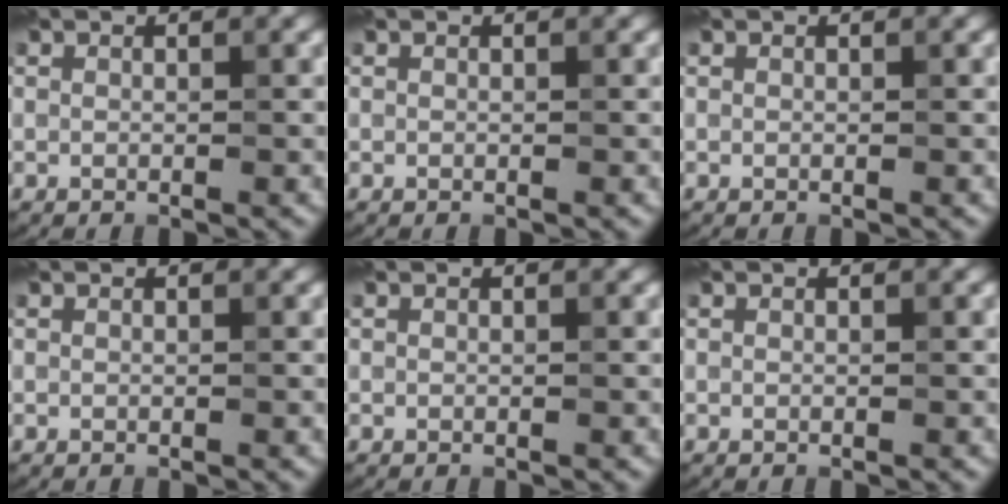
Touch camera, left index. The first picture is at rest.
{"total": 0.0}
{"total": 0.0}
{"total": 0.0}
{"total": 0.0}
{"total": 0.0}